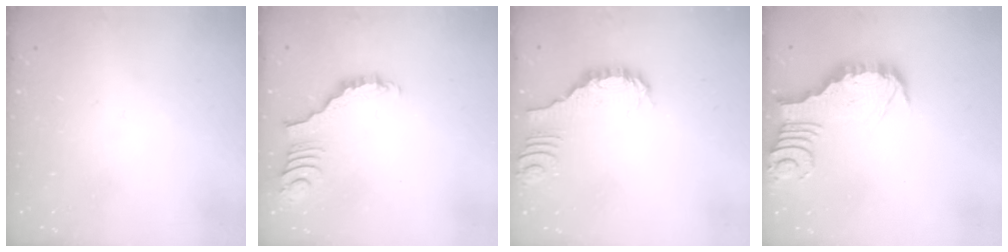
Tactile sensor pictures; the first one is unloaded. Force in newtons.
{"total": 3.5, "press": 3.5, "slide": 0.4}
{"total": 1.3, "press": 1.3, "slide": 0.3}
{"total": 3.4, "press": 3.4, "slide": 0.2}